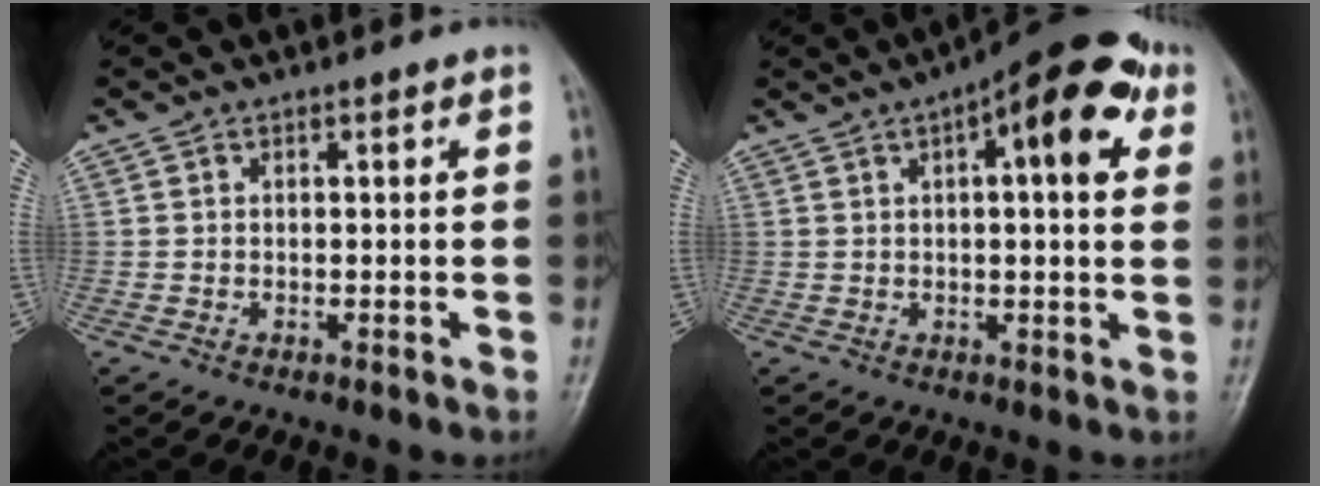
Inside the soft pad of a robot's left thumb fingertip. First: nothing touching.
{"total": 14.3, "force": [5.5, 5.0, 12.2], "torque": [-0.141, 0.013, 0.065]}